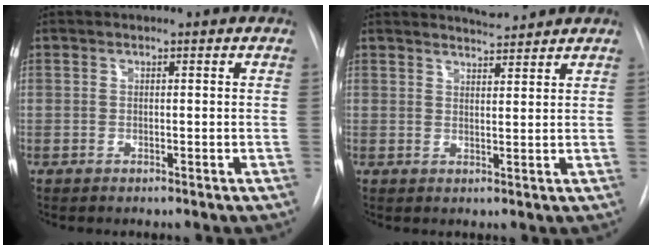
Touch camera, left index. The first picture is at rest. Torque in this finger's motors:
{"motor_torque": [0.15, -0.17, 0.00, 0.00]}